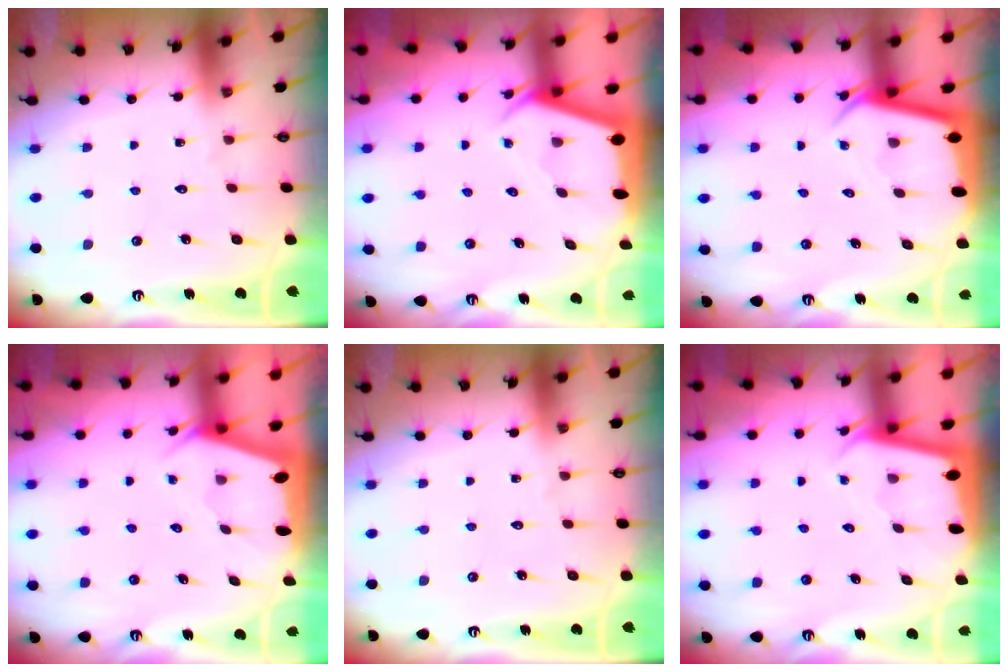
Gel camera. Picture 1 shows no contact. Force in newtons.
{"total": 4.0, "press": 3.9, "slide": 0.3}
{"total": 3.7, "press": 3.7, "slide": 0.2}
{"total": 2.0, "press": 2.0, "slide": 0.3}
{"total": 0.0}
{"total": 1.7, "press": 1.7, "slide": 0.1}